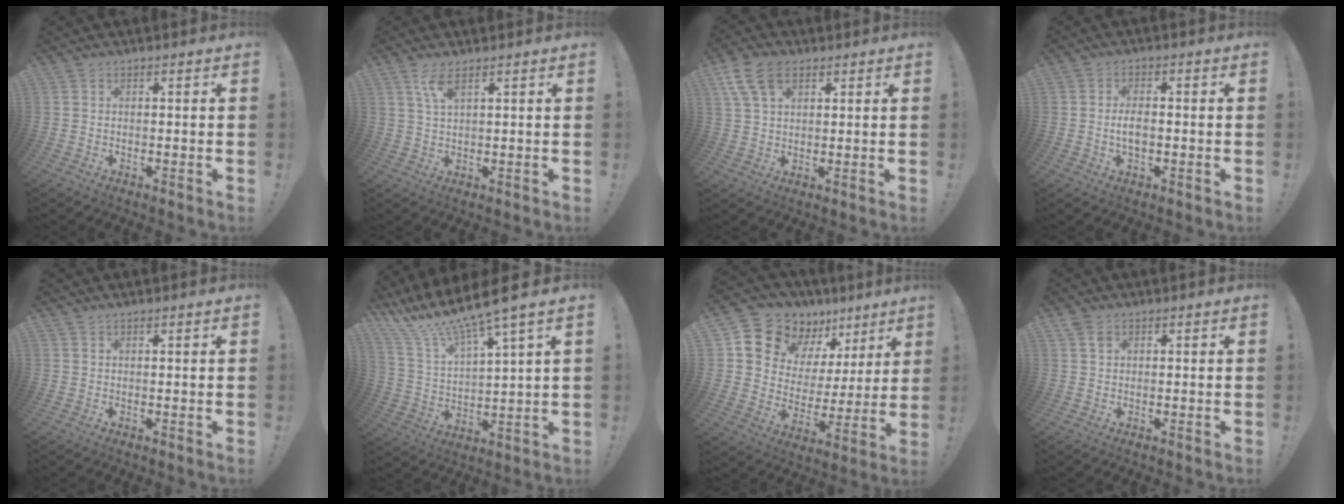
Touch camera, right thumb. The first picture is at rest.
{"total": 4.5, "force": [2.7, 0.9, 3.4], "torque": [-0.074, -0.005, 0.047]}
{"total": 10.2, "force": [5.0, 5.8, 6.8], "torque": [-0.134, -0.002, 0.098]}
{"total": 4.3, "force": [-0.8, 2.1, 3.6], "torque": [-0.078, 0.003, -0.018]}
{"total": 0.7, "force": [0.6, -0.1, 0.3], "torque": [-0.005, -0.001, 0.011]}
{"total": 14.3, "force": [12.0, 1.4, 7.6], "torque": [-0.163, -0.092, 0.206]}
{"total": 14.3, "force": [11.3, 7.9, 3.6], "torque": [-0.078, -0.083, 0.217]}
{"total": 2.1, "force": [1.3, 1.2, 1.1], "torque": [-0.017, -0.002, 0.023]}